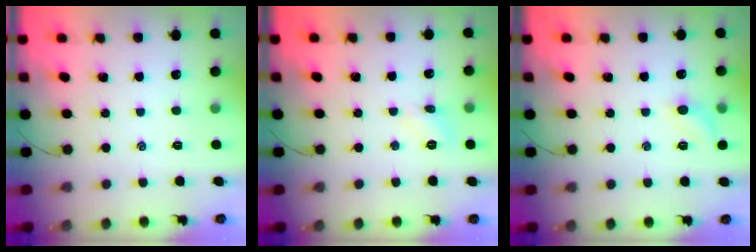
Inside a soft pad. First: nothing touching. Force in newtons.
{"total": 6.8, "press": 6.4, "slide": 2.1}
{"total": 6.6, "press": 6.3, "slide": 1.9}